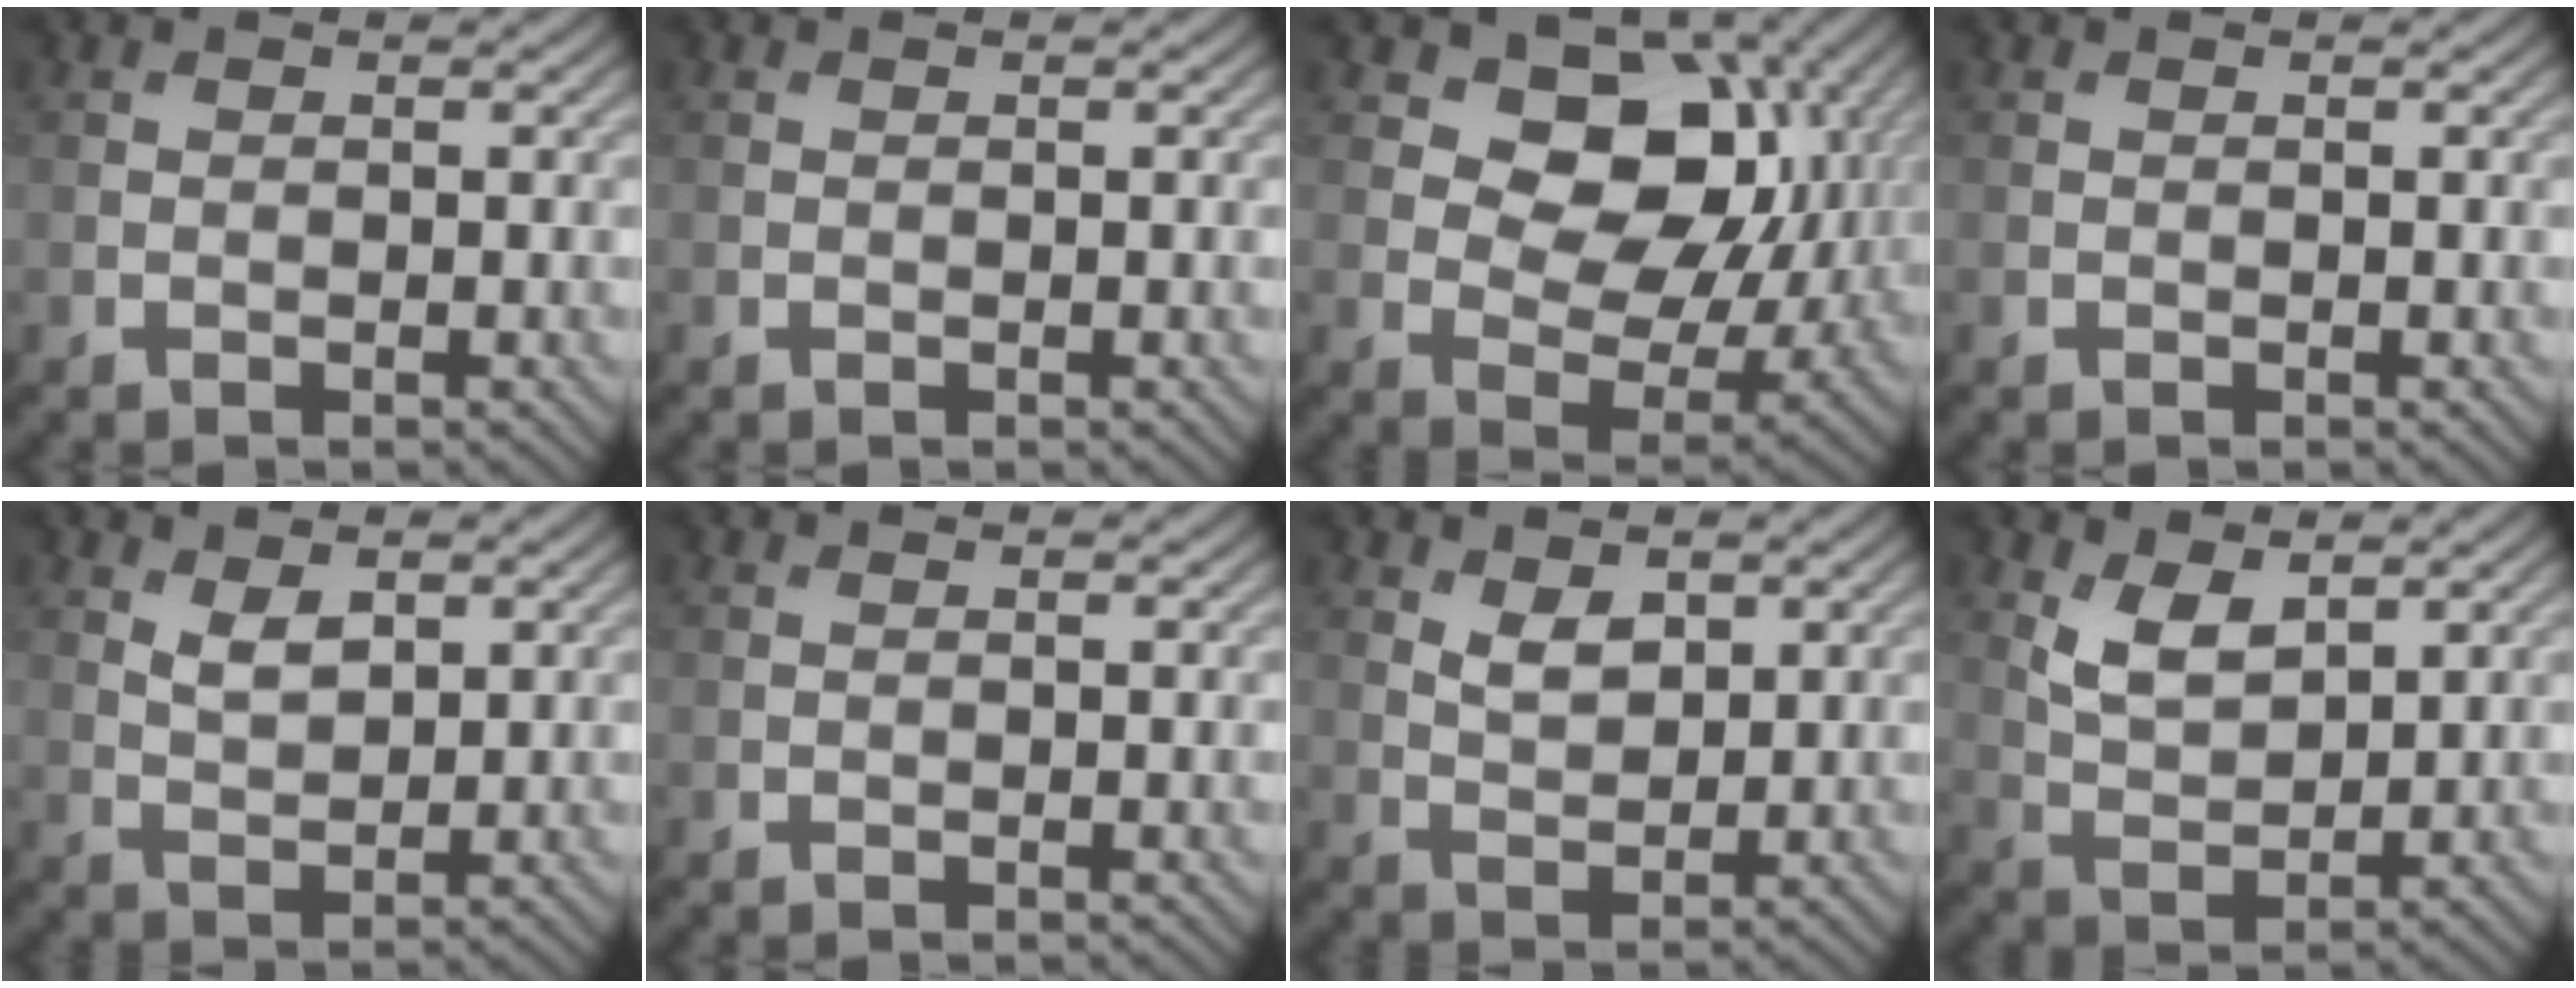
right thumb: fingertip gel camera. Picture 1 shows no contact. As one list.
[{"total": 0.0}, {"total": 12.5, "force": [4.0, 9.0, 7.7], "torque": [-0.126, -0.004, 0.058]}, {"total": 0.0}, {"total": 2.8, "force": [1.5, 1.4, 1.9], "torque": [-0.041, -0.005, 0.034]}, {"total": 0.0}, {"total": 3.1, "force": [1.7, 1.7, 1.9], "torque": [-0.039, -0.006, 0.036]}, {"total": 4.8, "force": [2.7, 2.4, 3.2], "torque": [-0.074, -0.010, 0.056]}]